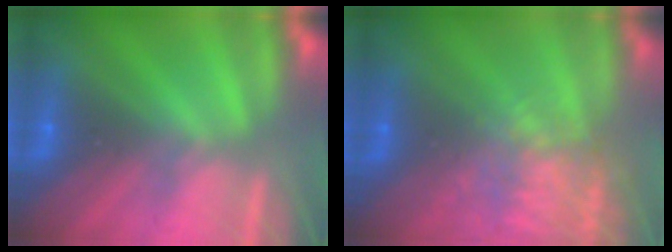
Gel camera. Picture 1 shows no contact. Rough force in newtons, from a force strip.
{"total": 7.1}